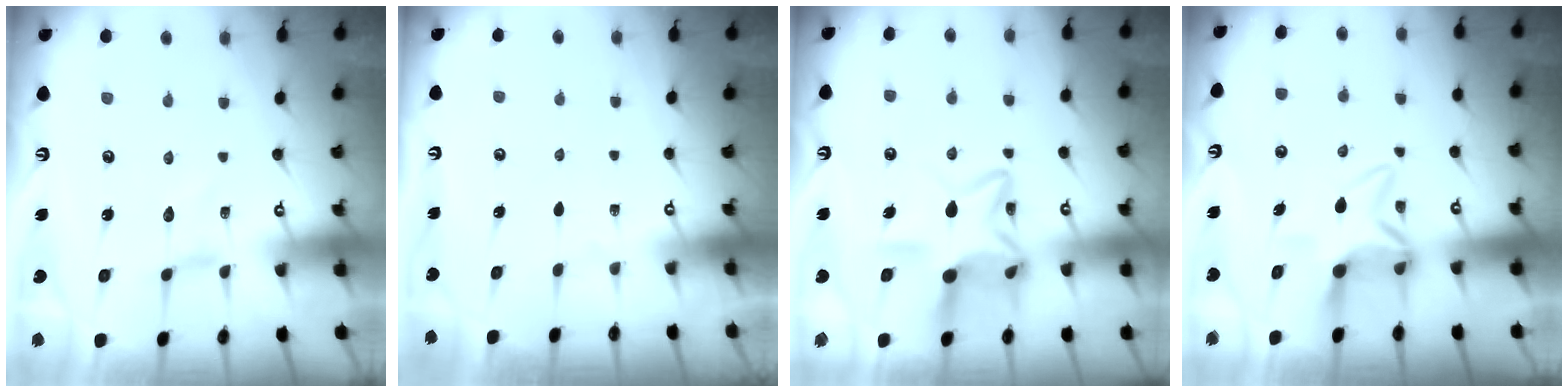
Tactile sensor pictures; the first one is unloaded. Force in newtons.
{"total": 0.0}
{"total": 13.9, "press": 13.9, "slide": 1.0}
{"total": 6.9, "press": 6.9, "slide": 0.9}